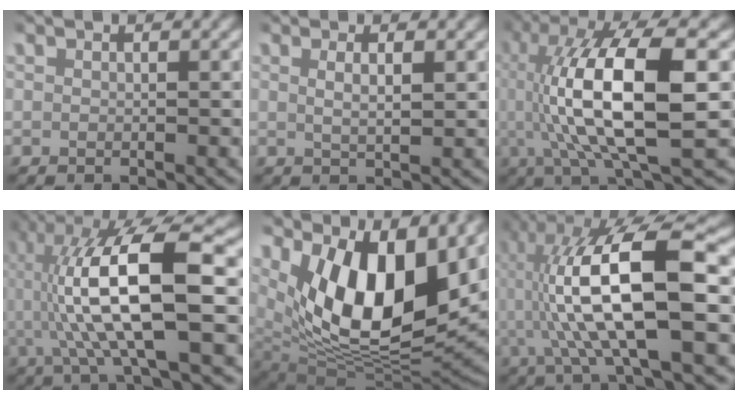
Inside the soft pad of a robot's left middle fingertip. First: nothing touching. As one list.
[{"total": 1.7, "force": [0.7, 0.3, 1.6], "torque": [-0.030, -0.007, 0.018]}, {"total": 11.8, "force": [1.2, 3.9, 11.0], "torque": [-0.204, 0.002, 0.018]}, {"total": 12.2, "force": [1.3, 4.1, 11.5], "torque": [-0.204, 0.011, 0.020]}, {"total": 16.8, "force": [3.1, 9.3, 13.6], "torque": [-0.220, -0.013, 0.057]}, {"total": 13.6, "force": [1.4, 5.0, 12.5], "torque": [-0.225, 0.009, 0.024]}]